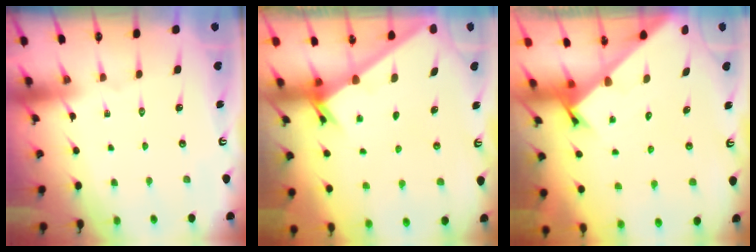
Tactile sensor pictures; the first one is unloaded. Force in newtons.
{"total": 2.4, "press": 2.4, "slide": 0.2}
{"total": 2.4, "press": 2.3, "slide": 0.3}